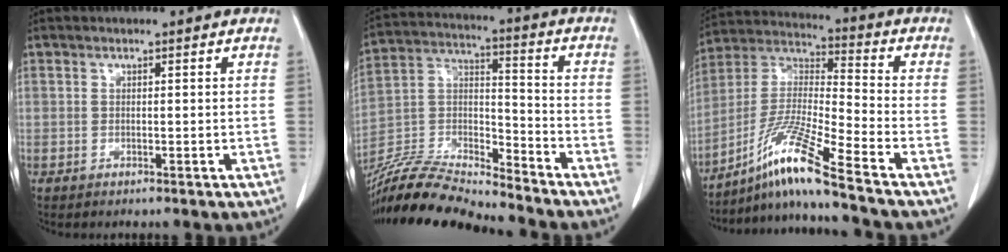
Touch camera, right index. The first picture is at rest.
{"total": 17.0, "force": [-16.1, 1.2, 5.2], "torque": [-0.096, 0.017, -0.299]}
{"total": 12.7, "force": [-9.3, -1.9, 8.5], "torque": [-0.185, -0.013, -0.177]}